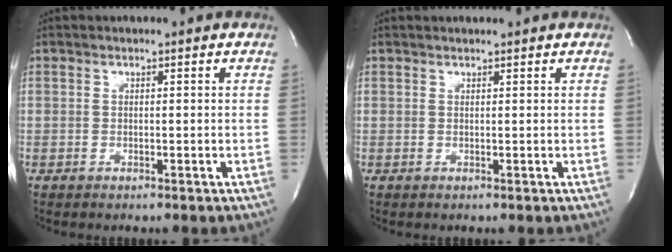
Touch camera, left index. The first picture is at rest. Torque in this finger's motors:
{"motor_torque": [0.05, -0.96, 0.10, 0.00]}